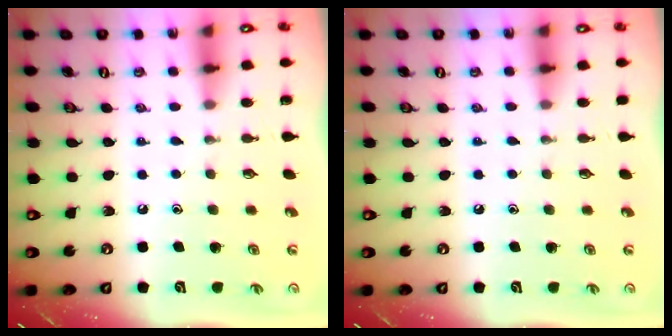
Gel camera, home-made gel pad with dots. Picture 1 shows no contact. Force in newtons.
{"total": 2.8, "press": 2.7, "slide": 0.4}